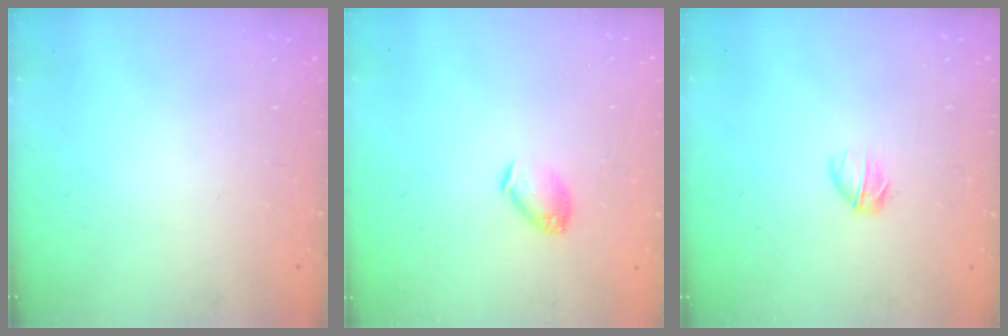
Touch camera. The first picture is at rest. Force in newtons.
{"total": 6.4, "press": 6.4, "slide": 0.3}
{"total": 4.8, "press": 4.6, "slide": 1.3}